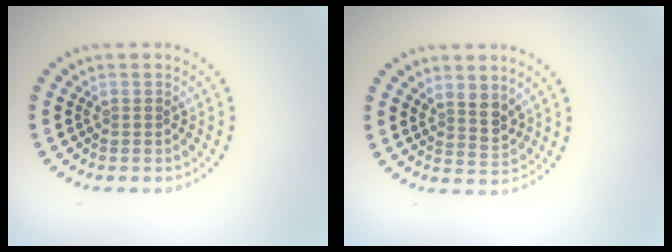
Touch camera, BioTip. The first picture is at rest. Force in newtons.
{"total": 2.2, "press": 1.8, "slide": 1.4}